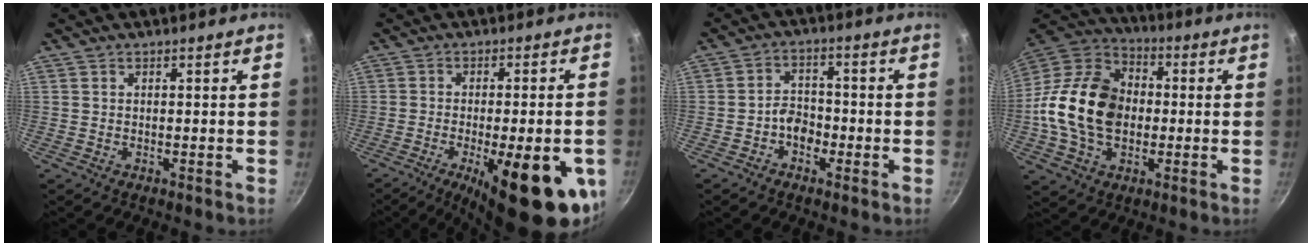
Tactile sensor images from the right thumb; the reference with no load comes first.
{"total": 19.9, "force": [-7.1, 6.4, 17.5], "torque": [-0.215, 0.006, -0.092]}
{"total": 4.6, "force": [-2.0, 3.3, 2.5], "torque": [-0.020, 0.029, -0.039]}
{"total": 19.7, "force": [-1.1, 14.2, 13.6], "torque": [-0.226, 0.032, -0.033]}